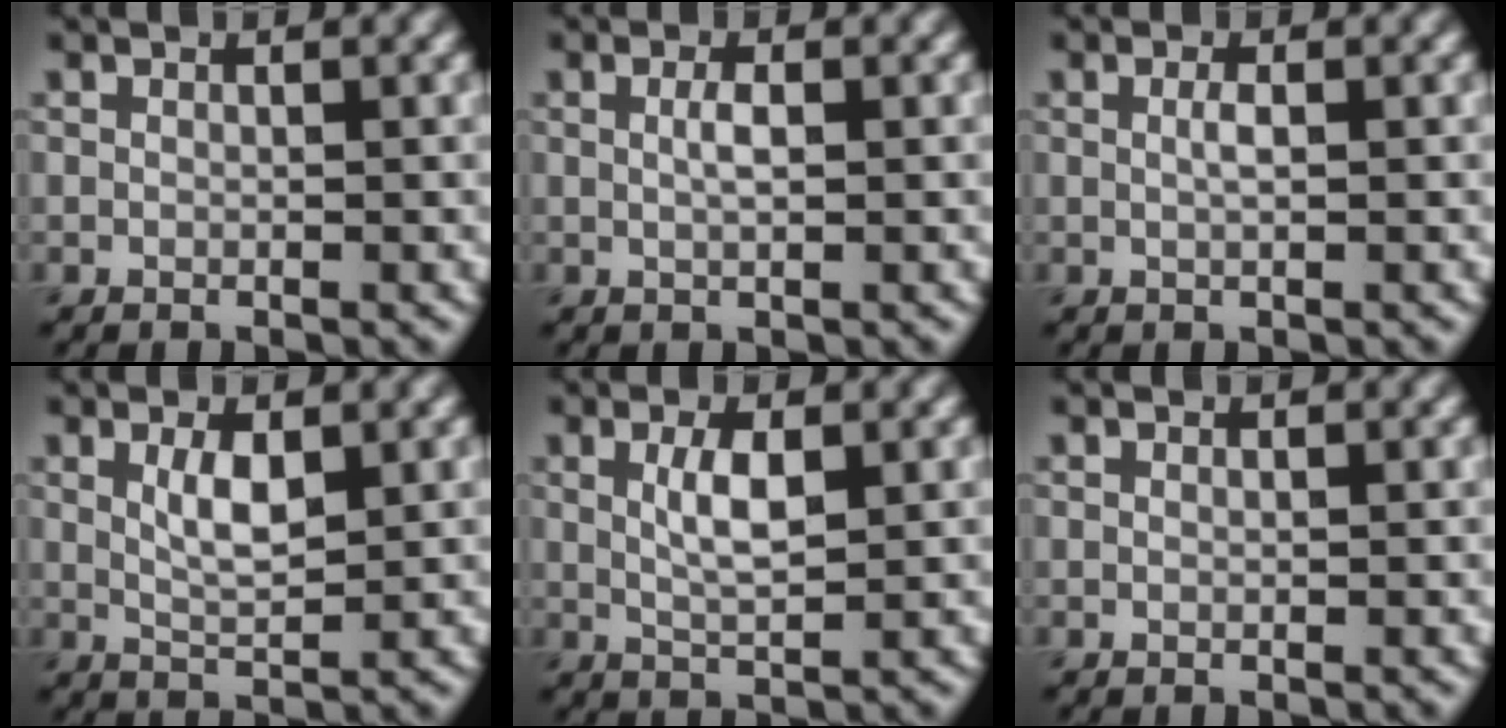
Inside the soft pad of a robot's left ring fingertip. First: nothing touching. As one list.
[{"total": 1.4, "force": [0.2, 0.3, 1.3], "torque": [-0.026, 0.003, 0.004]}, {"total": 1.1, "force": [0.2, 0.2, 1.0], "torque": [-0.021, 0.003, 0.003]}, {"total": 2.6, "force": [0.8, 0.9, 2.3], "torque": [-0.046, -0.001, 0.018]}, {"total": 2.9, "force": [0.6, 0.9, 2.6], "torque": [-0.054, 0.001, 0.014]}, {"total": 0.0}]